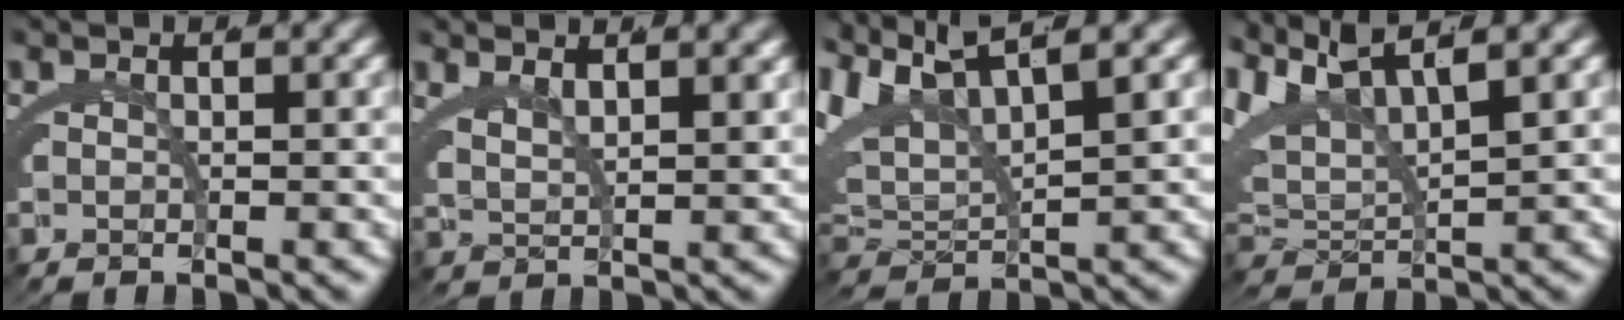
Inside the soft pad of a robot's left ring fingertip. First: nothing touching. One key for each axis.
{"total": 2.7, "fx": 2.2, "fy": 0.4, "fz": 1.4, "tx": -0.028, "ty": -0.009, "tz": 0.049}
{"total": 8.5, "fx": 2.9, "fy": 5.9, "fz": 5.4, "tx": -0.137, "ty": -0.006, "tz": 0.051}
{"total": 8.6, "fx": 3.8, "fy": 5.6, "fz": 5.3, "tx": -0.134, "ty": 0.003, "tz": 0.064}